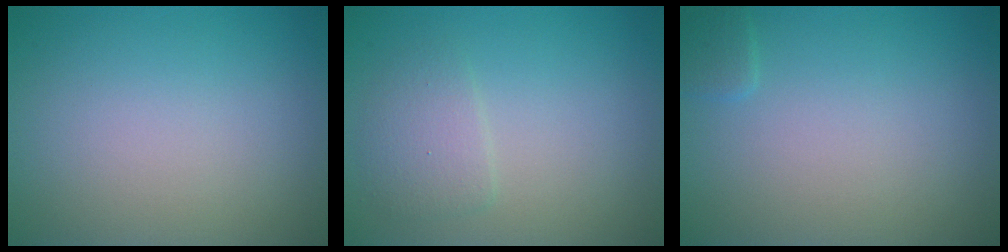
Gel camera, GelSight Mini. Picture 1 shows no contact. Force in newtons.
{"total": 2.0, "press": 2.0, "slide": 0.1}
{"total": 0.9, "press": 0.8, "slide": 0.1}